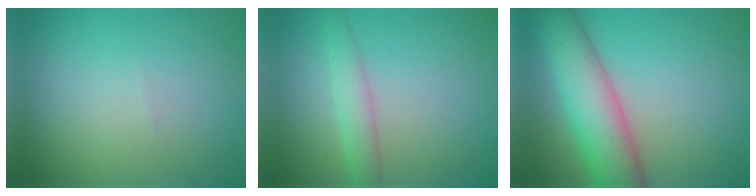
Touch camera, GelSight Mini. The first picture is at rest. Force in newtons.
{"total": 2.2, "press": 2.2, "slide": 0.1}
{"total": 7.8, "press": 7.8, "slide": 0.4}